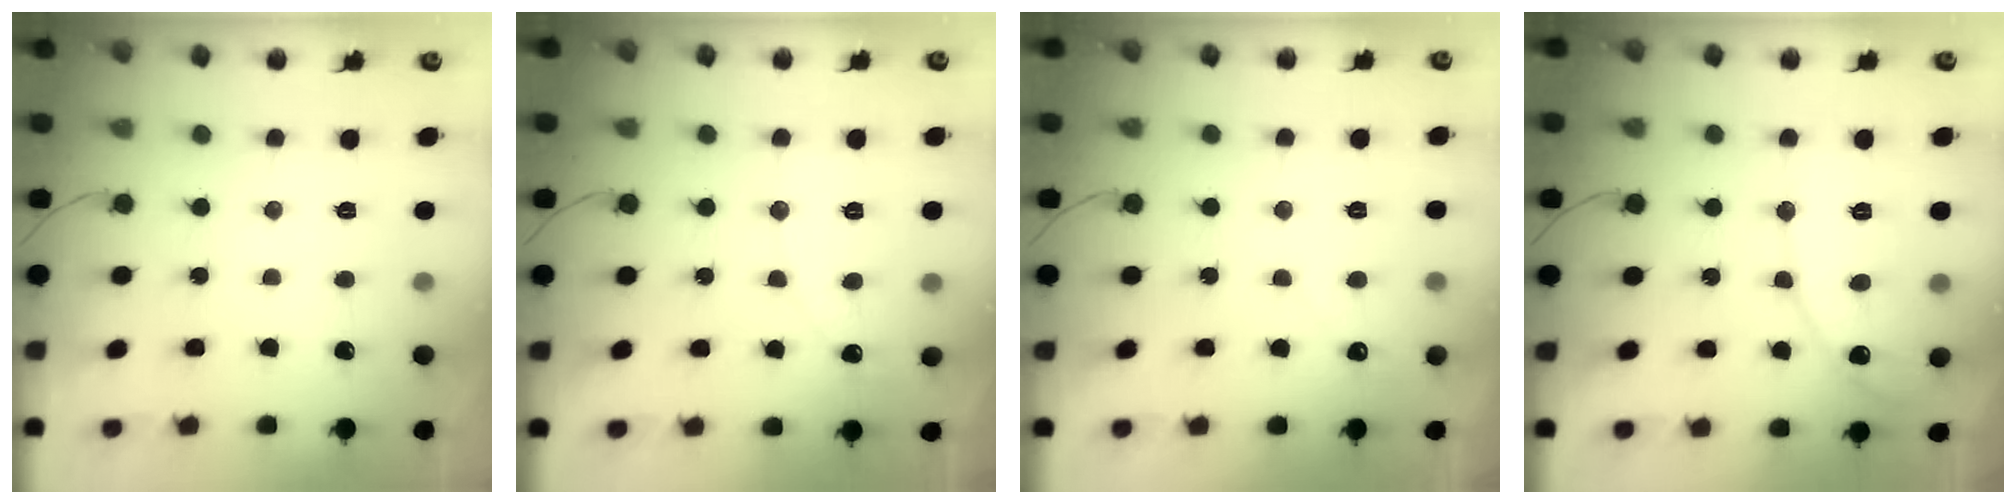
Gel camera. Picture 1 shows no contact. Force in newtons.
{"total": 4.7, "press": 4.6, "slide": 0.5}
{"total": 2.3, "press": 2.3, "slide": 0.1}
{"total": 10.4, "press": 10.3, "slide": 0.8}